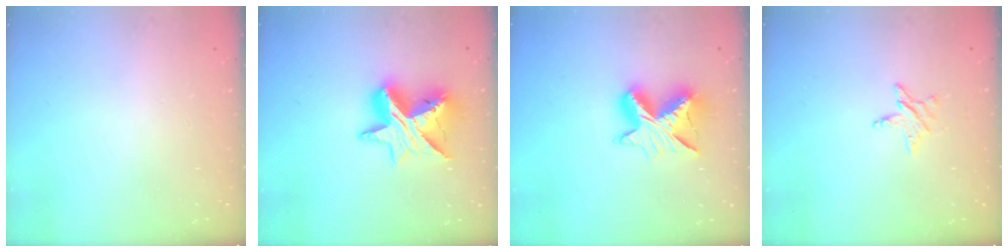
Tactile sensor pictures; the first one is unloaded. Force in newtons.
{"total": 14.5, "press": 14.5, "slide": 1.3}
{"total": 12.6, "press": 12.6, "slide": 0.8}
{"total": 3.8, "press": 3.8, "slide": 0.3}